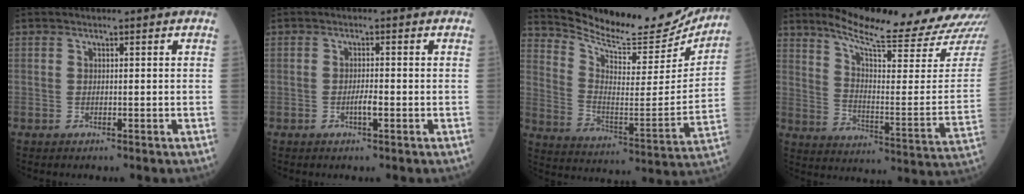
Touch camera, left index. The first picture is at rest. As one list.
[{"total": 1.7, "force": [-0.7, 0.1, 1.6], "torque": [-0.030, 0.000, -0.010]}, {"total": 20.8, "force": [19.9, 3.5, 4.9], "torque": [-0.096, -0.064, 0.286]}, {"total": 22.5, "force": [20.7, -0.1, 8.7], "torque": [-0.138, -0.100, 0.276]}]